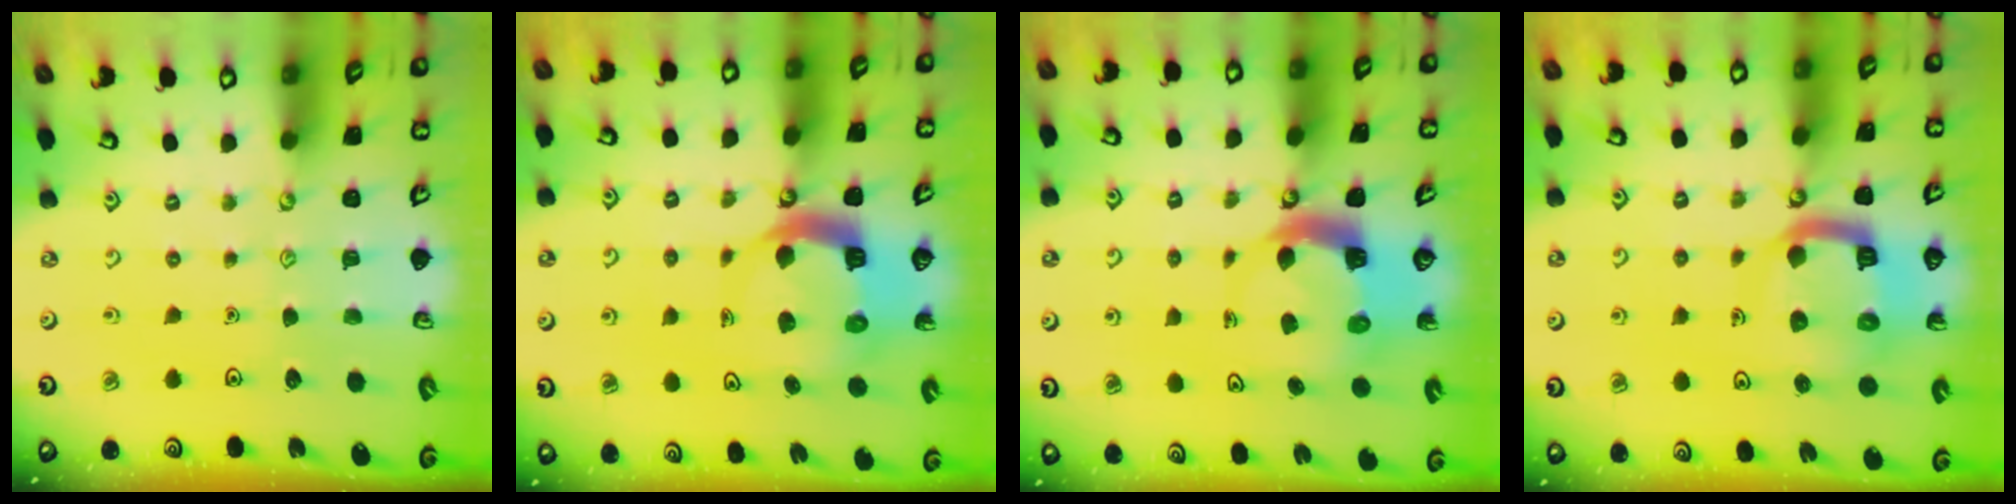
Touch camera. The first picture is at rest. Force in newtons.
{"total": 8.7, "press": 8.6, "slide": 1.2}
{"total": 6.1, "press": 6.0, "slide": 1.0}
{"total": 12.4, "press": 12.3, "slide": 1.6}